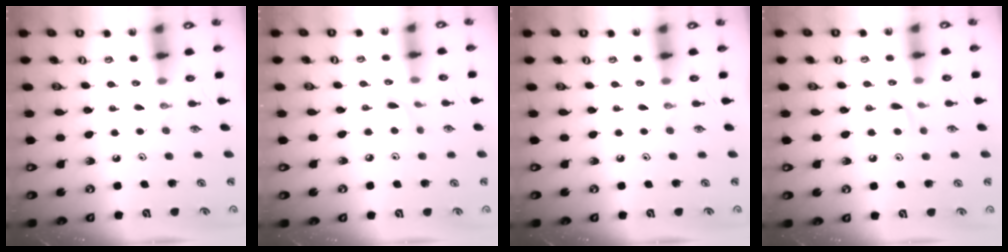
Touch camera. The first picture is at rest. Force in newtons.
{"total": 4.4, "press": 4.3, "slide": 0.6}
{"total": 0.0}
{"total": 4.0, "press": 3.9, "slide": 0.6}